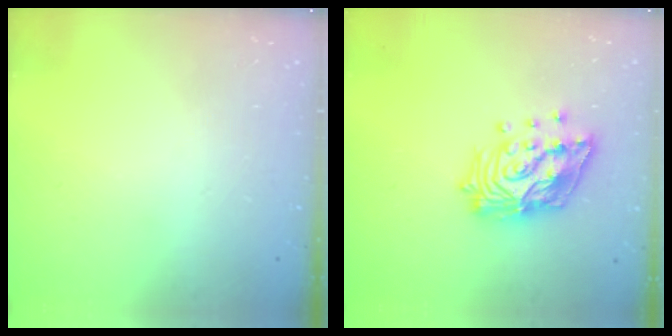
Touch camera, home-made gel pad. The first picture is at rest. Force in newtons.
{"total": 17.5, "press": 17.5, "slide": 1.4}